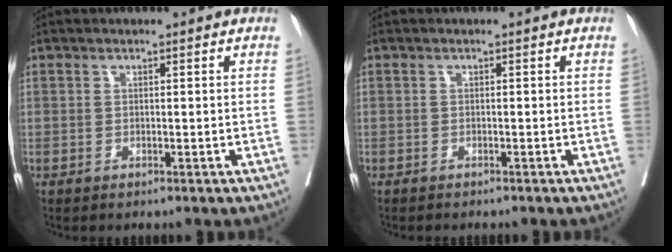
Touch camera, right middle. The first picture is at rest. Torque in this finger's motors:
{"motor_torque": [-0.29, -0.04, 0.02, 0.01]}